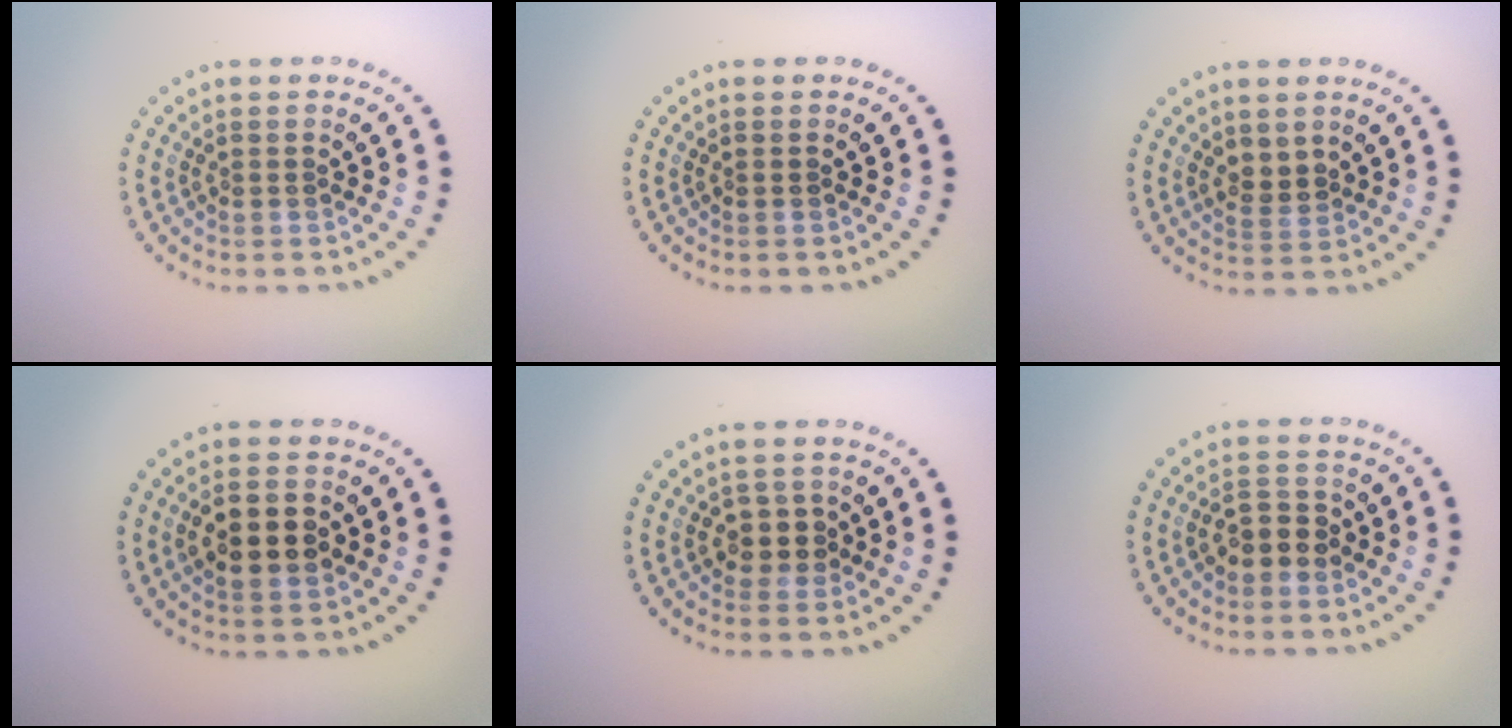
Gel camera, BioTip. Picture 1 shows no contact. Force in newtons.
{"total": 0.0}
{"total": 1.7, "press": 1.6, "slide": 0.8}
{"total": 4.4, "press": 4.4, "slide": 0.3}
{"total": 2.1, "press": 1.9, "slide": 0.9}
{"total": 2.4, "press": 2.3, "slide": 0.7}